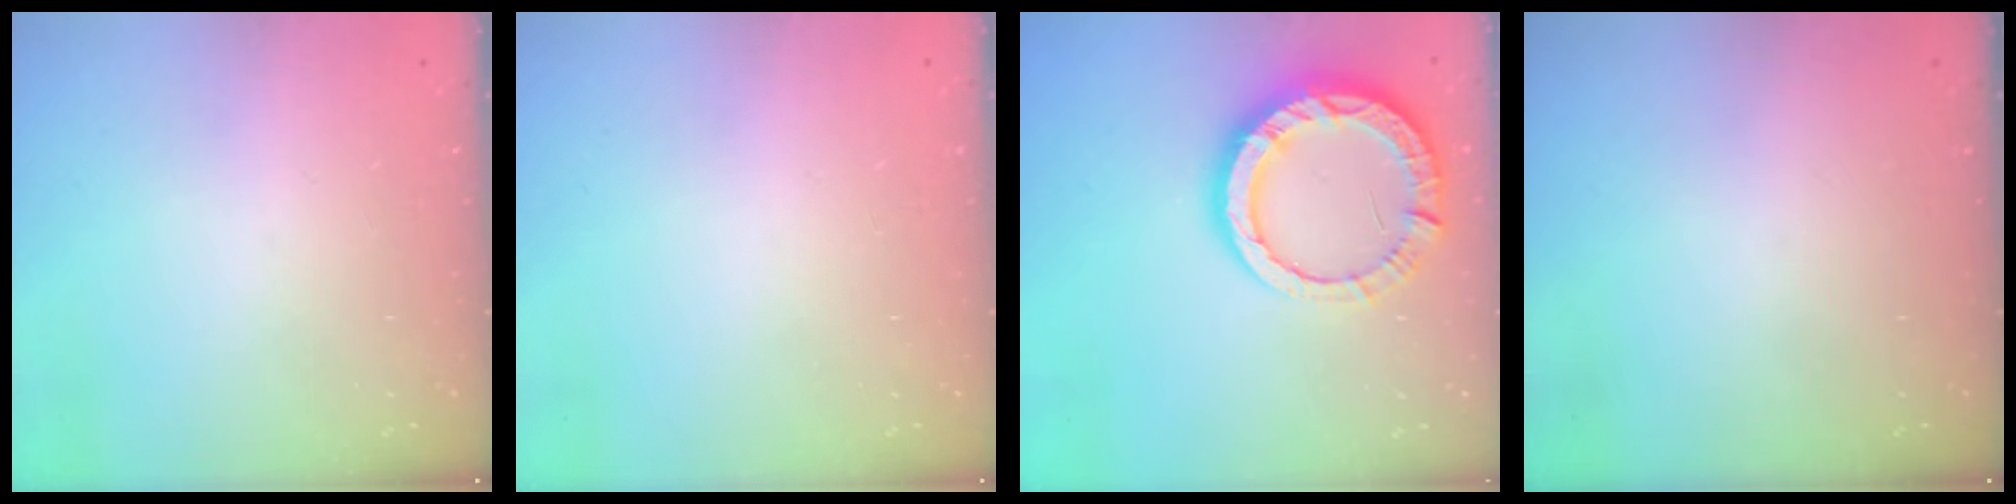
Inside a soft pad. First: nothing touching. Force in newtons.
{"total": 2.6, "press": 2.6, "slide": 0.2}
{"total": 12.5, "press": 12.4, "slide": 0.9}
{"total": 0.0}